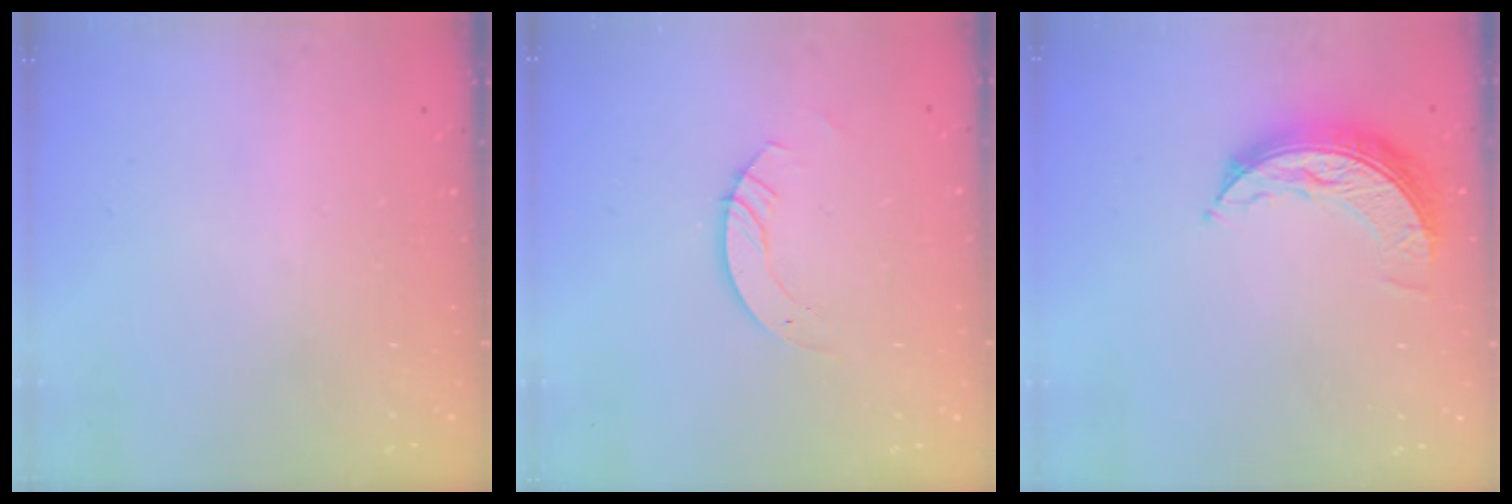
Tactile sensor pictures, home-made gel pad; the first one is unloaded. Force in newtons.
{"total": 3.7, "press": 3.7, "slide": 0.3}
{"total": 8.4, "press": 8.4, "slide": 0.2}